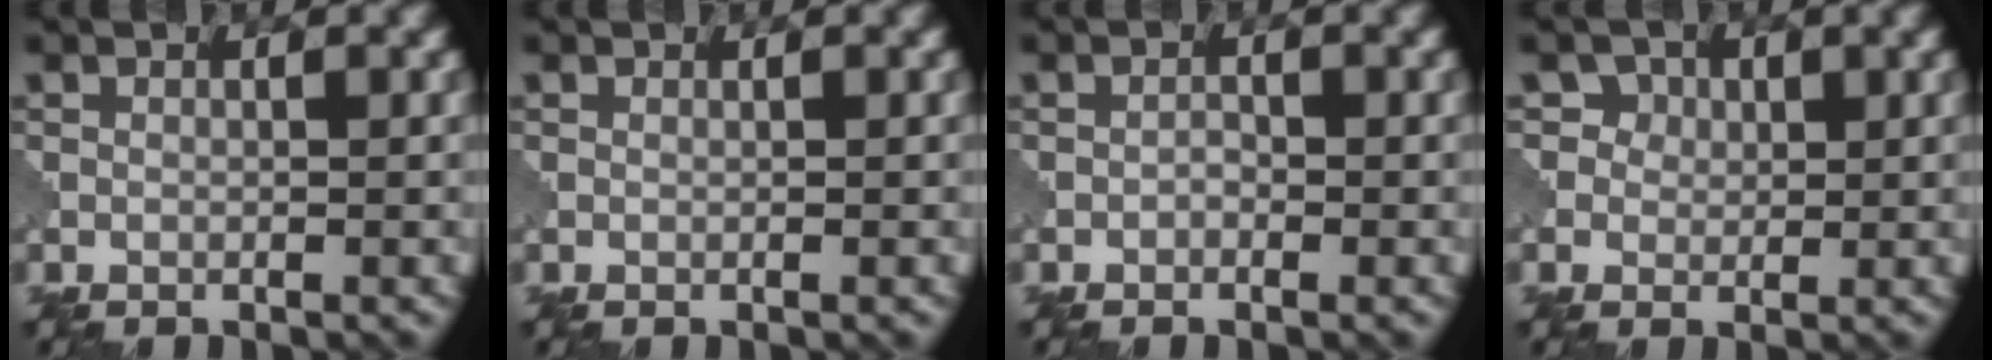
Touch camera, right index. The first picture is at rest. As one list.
[{"total": 0.0}, {"total": 0.7, "force": [-0.5, 0.5, 0.3], "torque": [-0.006, -0.001, -0.007]}, {"total": 3.2, "force": [1.2, 2.9, 0.8], "torque": [-0.014, -0.002, 0.013]}]